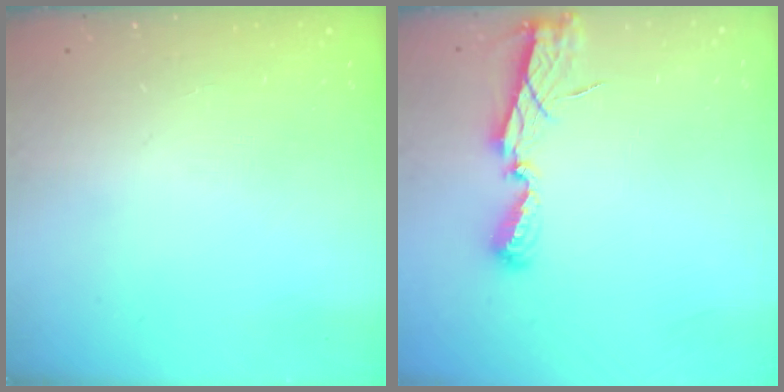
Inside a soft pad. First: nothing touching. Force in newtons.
{"total": 6.2, "press": 6.2, "slide": 0.2}